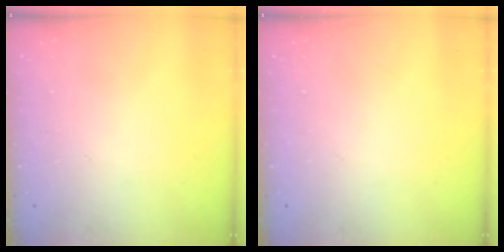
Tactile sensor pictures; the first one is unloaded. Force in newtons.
{"total": 0.0}